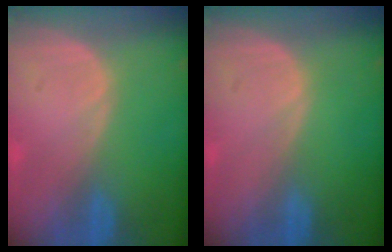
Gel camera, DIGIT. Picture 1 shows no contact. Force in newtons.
{"total": 0.0}